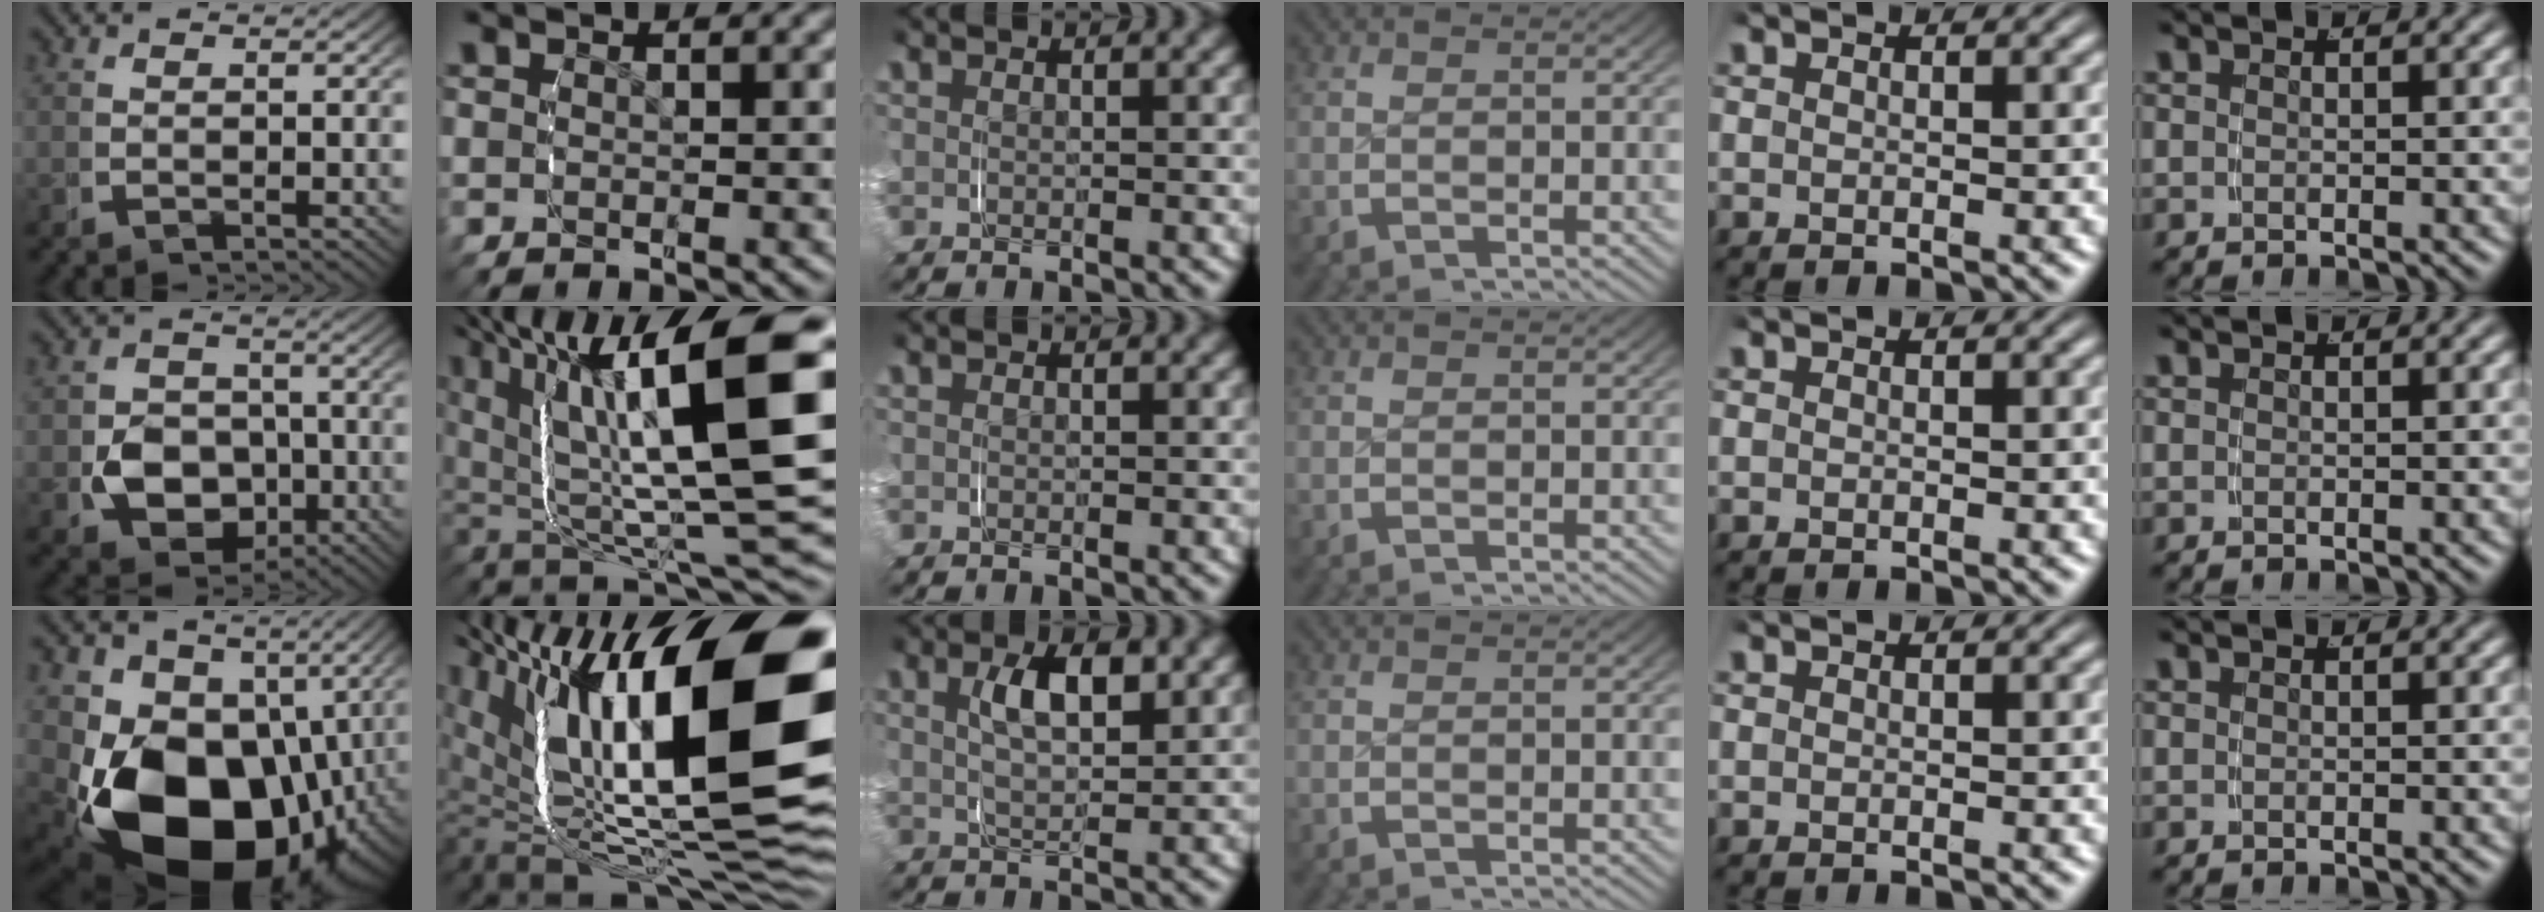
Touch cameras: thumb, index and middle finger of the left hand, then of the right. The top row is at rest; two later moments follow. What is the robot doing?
{"motion": "grasp_and_lifting", "object": "key"}